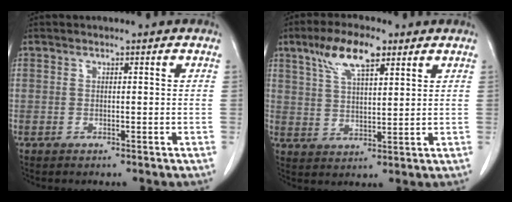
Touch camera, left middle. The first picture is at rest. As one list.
[{"total": 9.3, "force": [5.4, 3.0, 6.9], "torque": [-0.135, 0.014, 0.103]}]